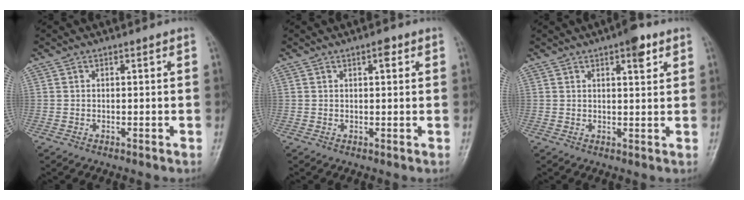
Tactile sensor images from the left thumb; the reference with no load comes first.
{"total": 1.8, "force": [0.9, 0.7, 1.4], "torque": [-0.016, 0.000, 0.009]}
{"total": 4.5, "force": [2.5, 1.4, 3.4], "torque": [-0.038, -0.009, 0.032]}